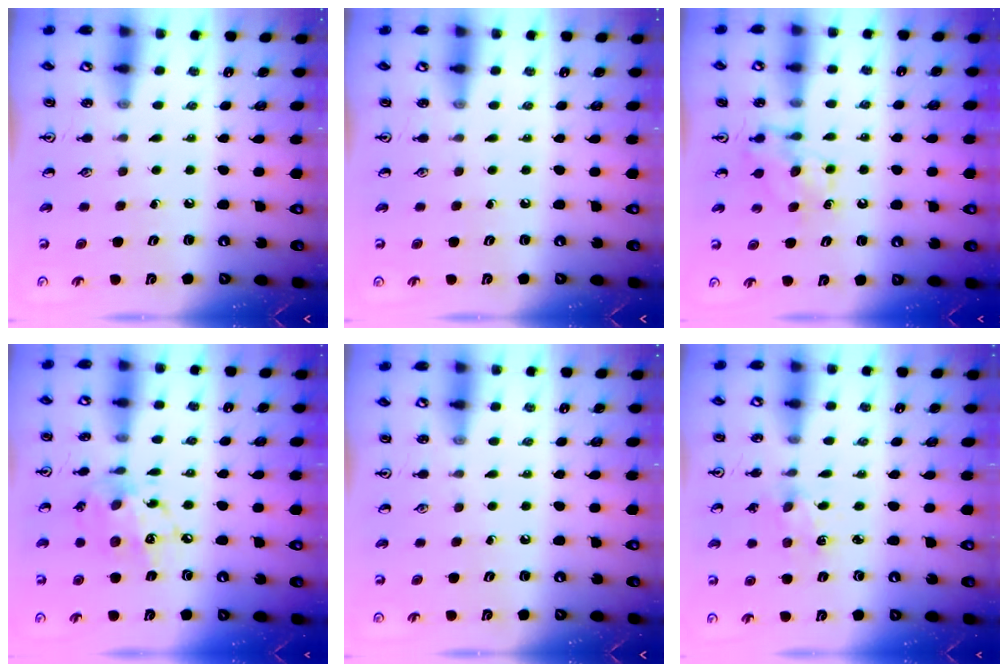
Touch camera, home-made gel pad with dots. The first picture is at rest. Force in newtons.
{"total": 0.0}
{"total": 6.7, "press": 6.7, "slide": 0.2}
{"total": 12.7, "press": 12.7, "slide": 0.9}
{"total": 0.0}
{"total": 1.9, "press": 1.9, "slide": 0.3}